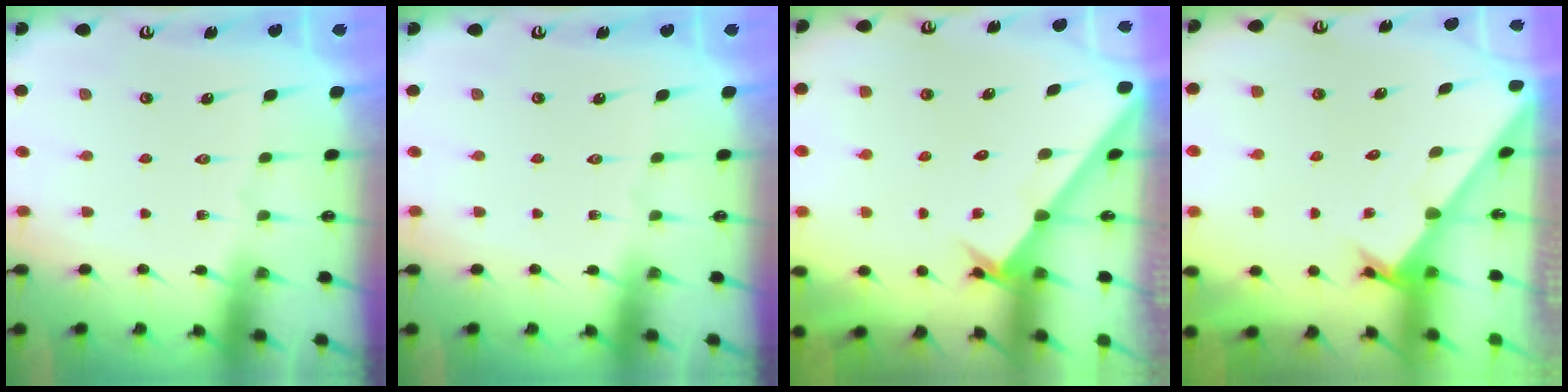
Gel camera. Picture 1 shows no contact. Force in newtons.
{"total": 0.0}
{"total": 2.1, "press": 2.1, "slide": 0.2}
{"total": 1.7, "press": 1.7, "slide": 0.1}